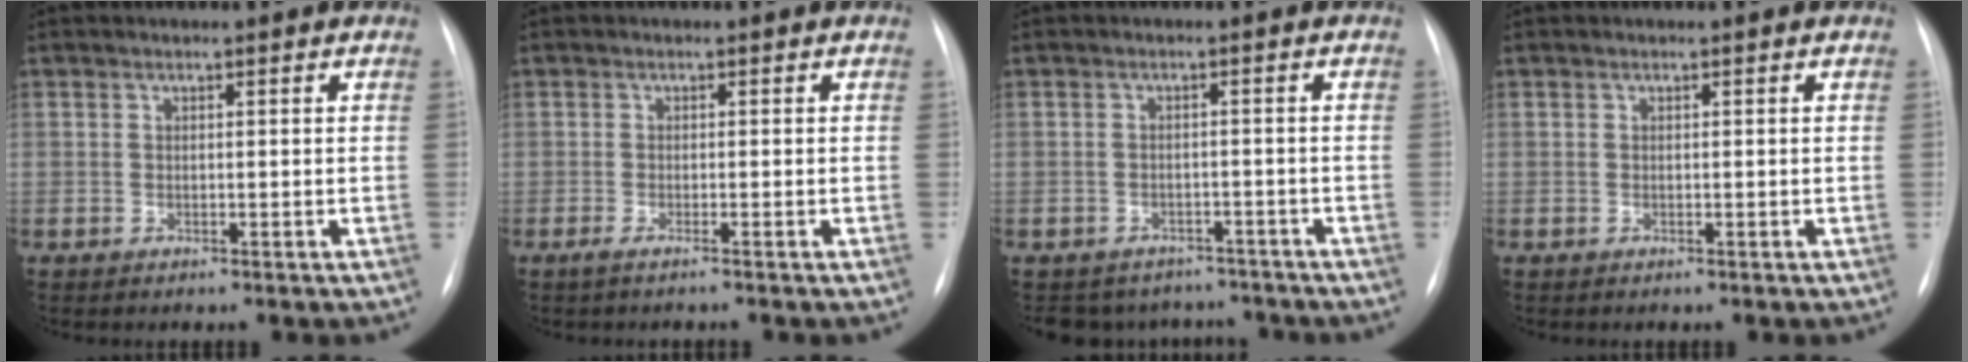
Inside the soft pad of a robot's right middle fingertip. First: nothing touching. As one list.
[{"total": 1.6, "force": [-1.3, -0.2, 1.0], "torque": [-0.019, -0.001, -0.021]}, {"total": 7.7, "force": [-6.8, 3.5, 0.0], "torque": [0.005, 0.017, -0.080]}, {"total": 0.0}]